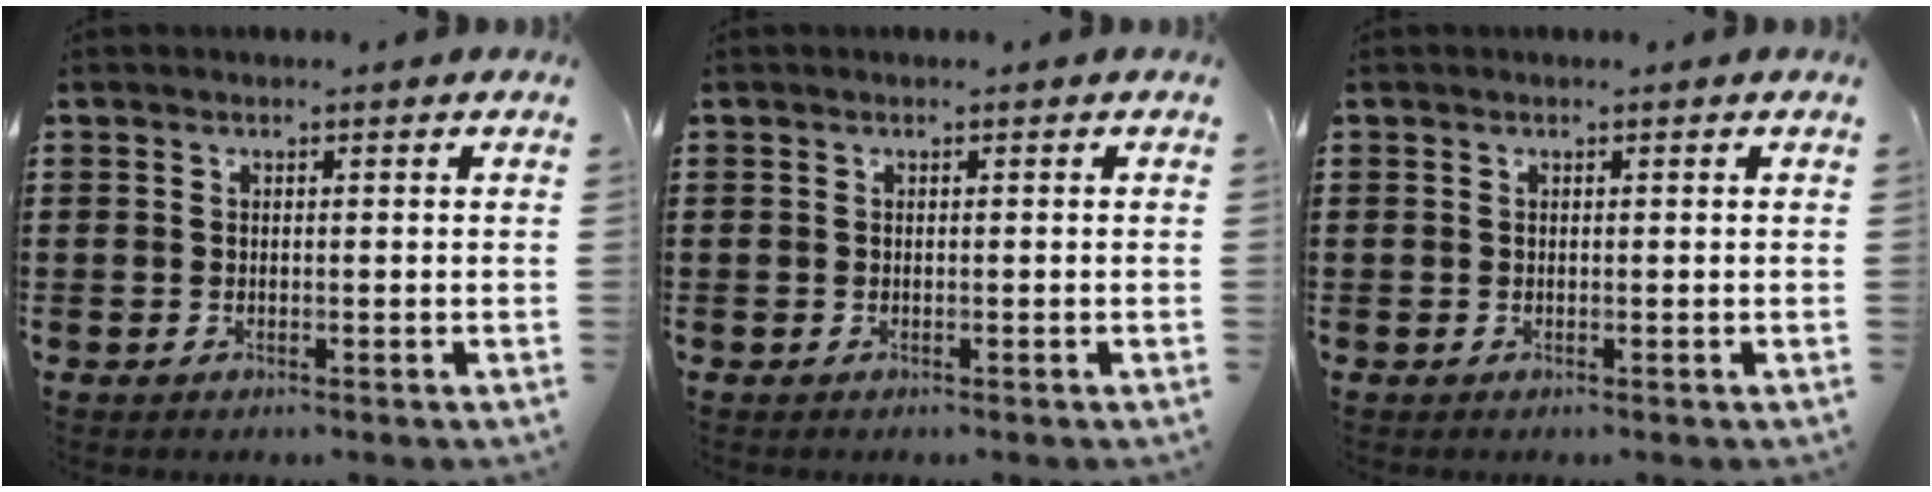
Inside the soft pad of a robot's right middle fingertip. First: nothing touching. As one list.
[{"total": 0.0}, {"total": 0.0}]